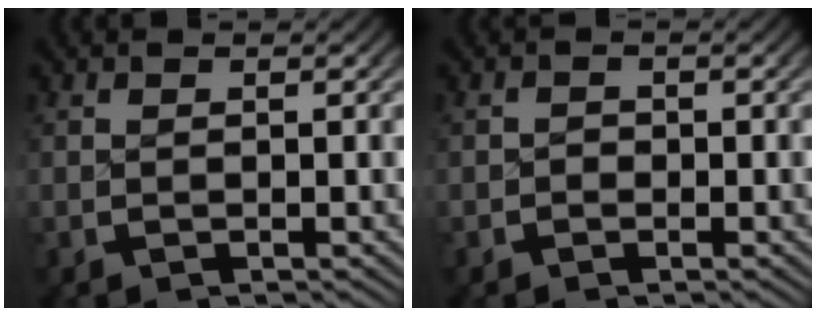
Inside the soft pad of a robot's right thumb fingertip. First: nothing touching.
{"total": 0.9, "force": [-0.8, 0.4, 0.1], "torque": [0.000, 0.001, -0.020]}